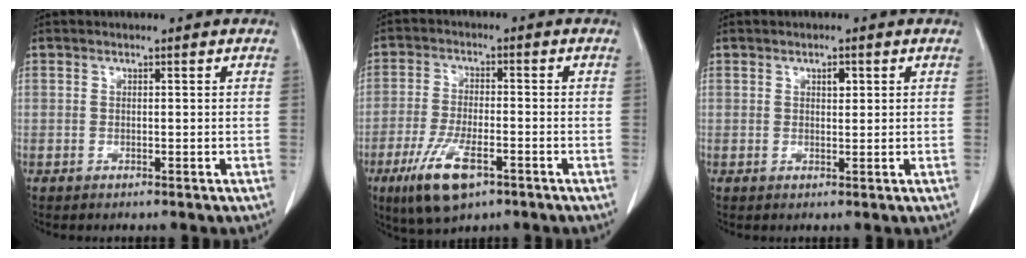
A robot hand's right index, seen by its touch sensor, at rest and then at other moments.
{"total": 9.3, "force": [-5.0, 2.9, 7.3], "torque": [-0.149, -0.018, -0.084]}
{"total": 1.4, "force": [0.6, 0.7, 1.1], "torque": [-0.017, -0.001, 0.009]}